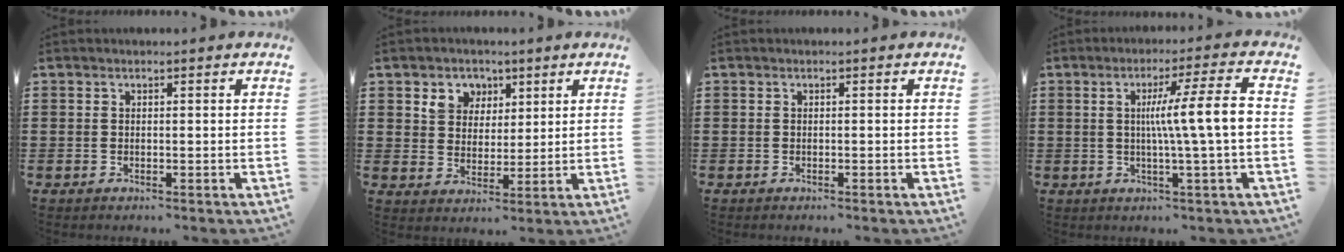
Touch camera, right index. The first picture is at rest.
{"total": 5.0, "force": [2.9, 4.0, 1.1], "torque": [-0.035, 0.010, 0.052]}
{"total": 0.0}
{"total": 9.3, "force": [0.4, -0.1, 9.3], "torque": [-0.159, -0.005, -0.003]}